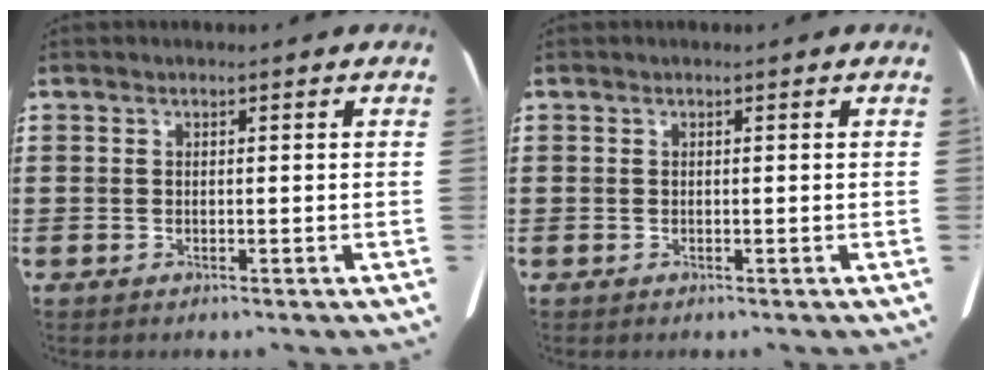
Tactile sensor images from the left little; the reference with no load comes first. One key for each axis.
{"total": 0.0}